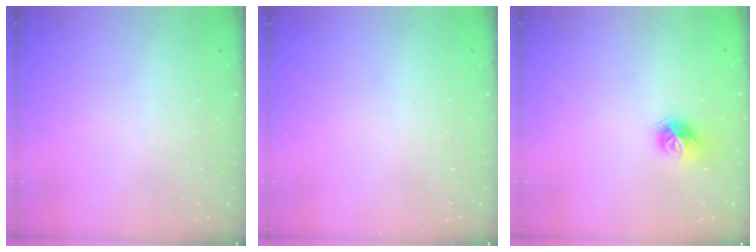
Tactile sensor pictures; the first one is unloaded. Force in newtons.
{"total": 0.0}
{"total": 9.4, "press": 9.4, "slide": 0.5}